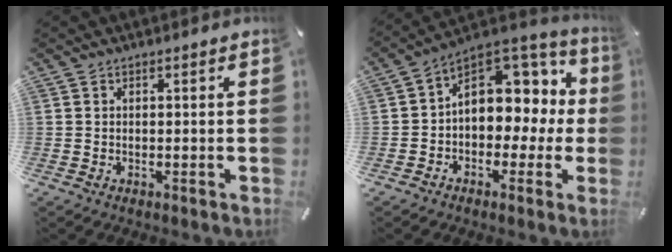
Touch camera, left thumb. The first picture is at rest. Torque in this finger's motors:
{"motor_torque": [1.89, 3.12, 0.95, 0.57, 0.18]}